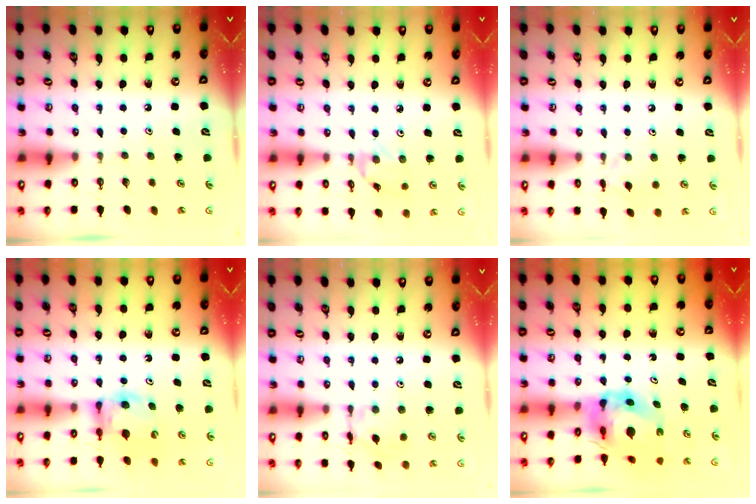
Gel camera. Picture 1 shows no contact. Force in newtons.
{"total": 0.9, "press": 0.8, "slide": 0.3}
{"total": 2.4, "press": 2.4, "slide": 0.5}
{"total": 6.4, "press": 6.4, "slide": 0.5}
{"total": 5.6, "press": 5.6, "slide": 0.3}
{"total": 7.5, "press": 7.5, "slide": 0.7}